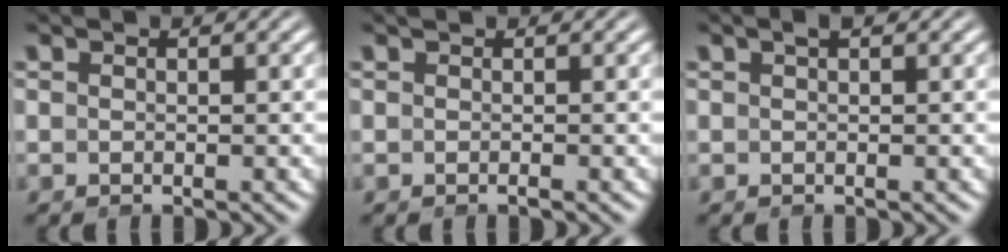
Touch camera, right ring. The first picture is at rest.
{"total": 0.6, "force": [-0.1, -0.6, 0.0], "torque": [0.007, 0.004, -0.001]}
{"total": 0.7, "force": [0.5, -0.2, 0.4], "torque": [-0.008, 0.005, 0.011]}